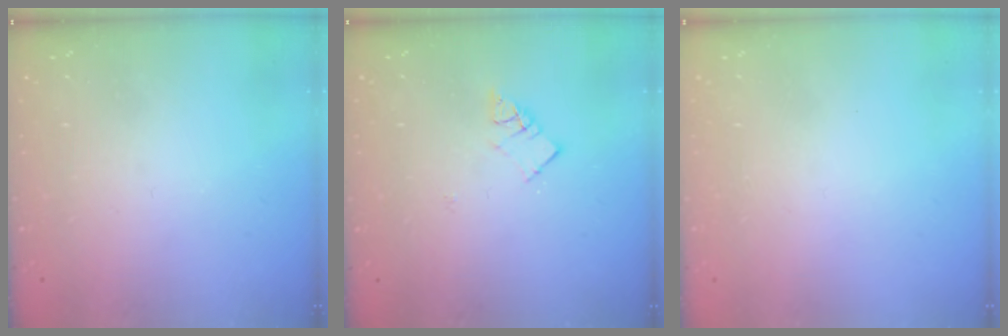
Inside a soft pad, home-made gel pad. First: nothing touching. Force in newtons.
{"total": 5.4, "press": 5.4, "slide": 0.1}
{"total": 1.7, "press": 1.7, "slide": 0.1}